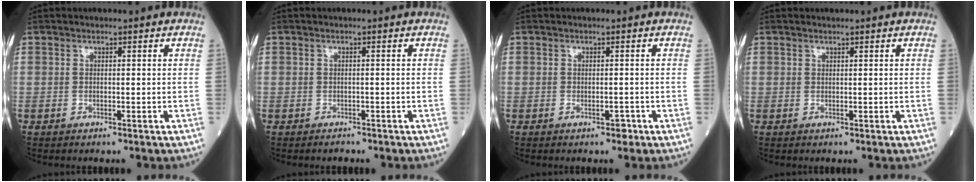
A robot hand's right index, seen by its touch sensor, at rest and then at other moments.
{"total": 0.9, "force": [-0.7, 0.5, 0.0], "torque": [-0.004, 0.000, -0.013]}
{"total": 1.4, "force": [-0.7, 0.6, 1.0], "torque": [-0.015, -0.001, -0.008]}
{"total": 0.0}